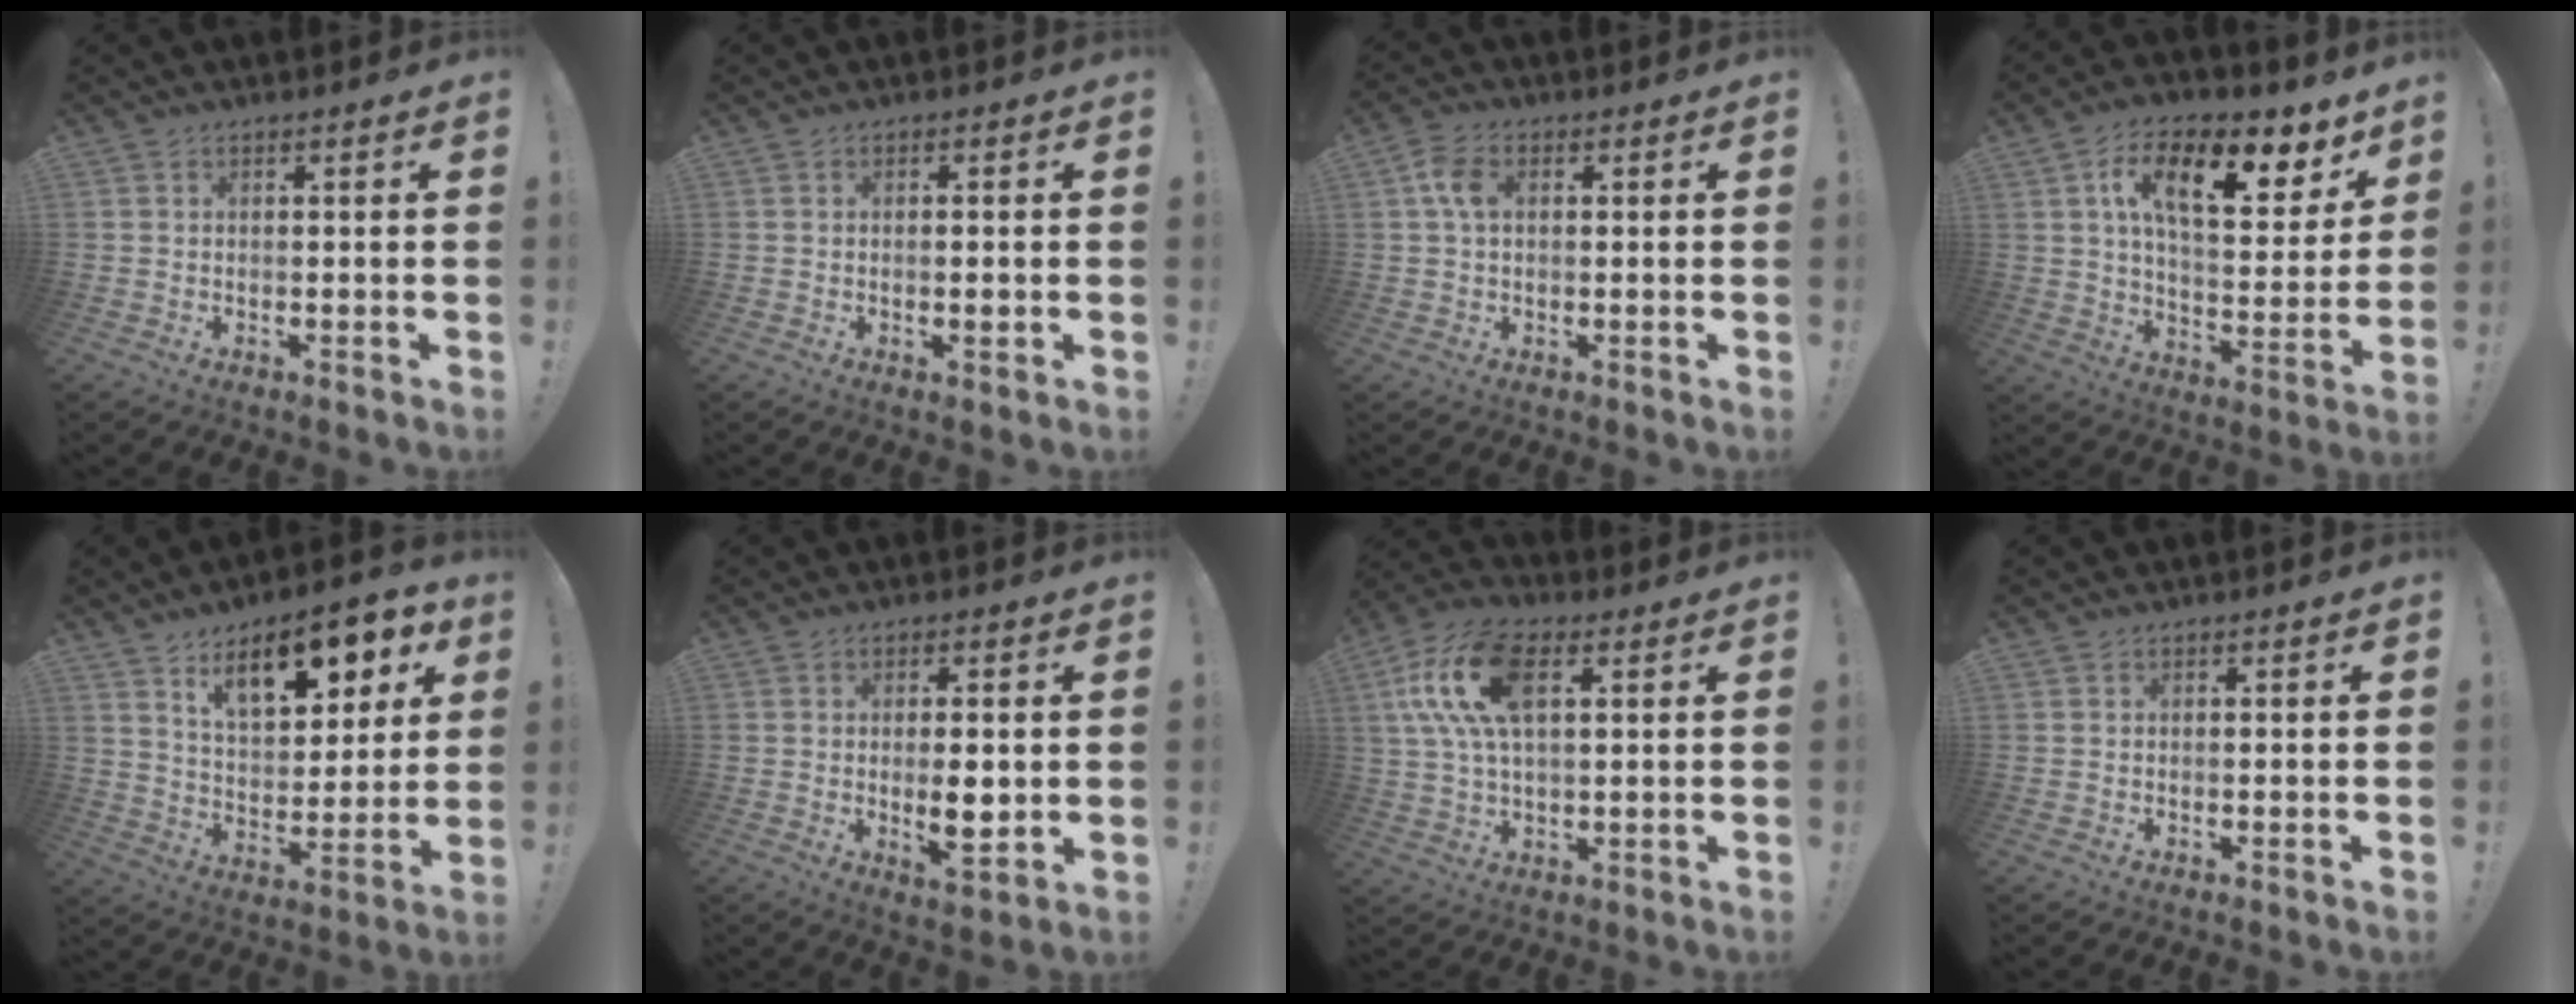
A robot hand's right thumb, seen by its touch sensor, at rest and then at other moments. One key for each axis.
{"total": 1.6, "fx": -0.4, "fy": 0.2, "fz": 1.5, "tx": -0.022, "ty": 0.000, "tz": -0.008}
{"total": 5.8, "fx": 1.2, "fy": 3.6, "fz": 4.4, "tx": -0.081, "ty": 0.007, "tz": 0.021}
{"total": 18.1, "fx": 8.5, "fy": 7.9, "fz": 13.9, "tx": -0.210, "ty": -0.038, "tz": 0.134}
{"total": 15.8, "fx": 9.0, "fy": 7.2, "fz": 10.8, "tx": -0.148, "ty": -0.048, "tz": 0.149}
{"total": 7.2, "fx": -0.4, "fy": 2.3, "fz": 6.8, "tx": -0.109, "ty": -0.010, "tz": -0.008}
{"total": 17.4, "fx": 5.1, "fy": 10.4, "fz": 13.0, "tx": -0.243, "ty": 0.005, "tz": 0.089}
{"total": 0.0}